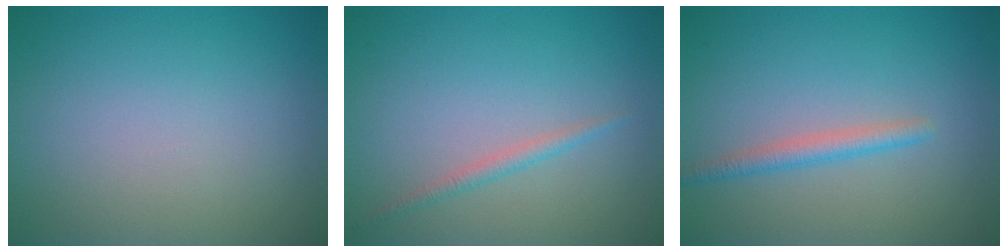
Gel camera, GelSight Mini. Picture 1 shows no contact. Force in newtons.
{"total": 1.2, "press": 1.2, "slide": 0.1}
{"total": 1.8, "press": 1.8, "slide": 0.1}